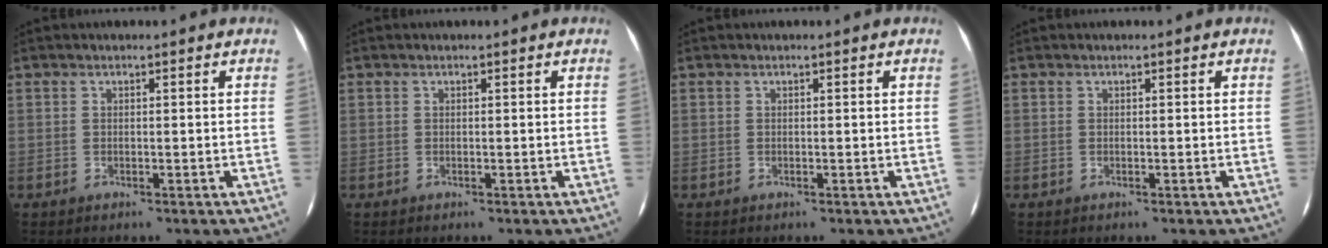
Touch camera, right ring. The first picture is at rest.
{"total": 0.0}
{"total": 0.0}
{"total": 0.0}